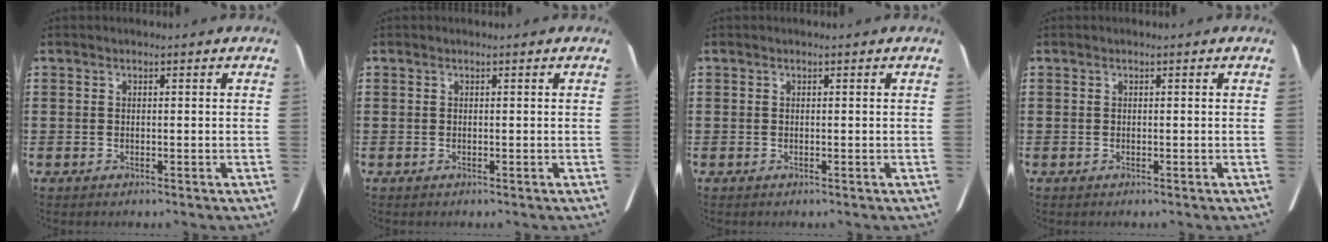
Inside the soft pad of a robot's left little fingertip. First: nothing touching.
{"total": 0.0}
{"total": 0.0}
{"total": 0.0}